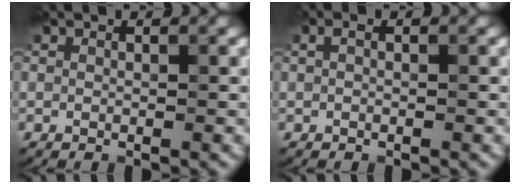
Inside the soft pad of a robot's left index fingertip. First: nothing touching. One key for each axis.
{"total": 0.8, "fx": 0.1, "fy": 0.3, "fz": 0.7, "tx": -0.017, "ty": 0.004, "tz": 0.002}